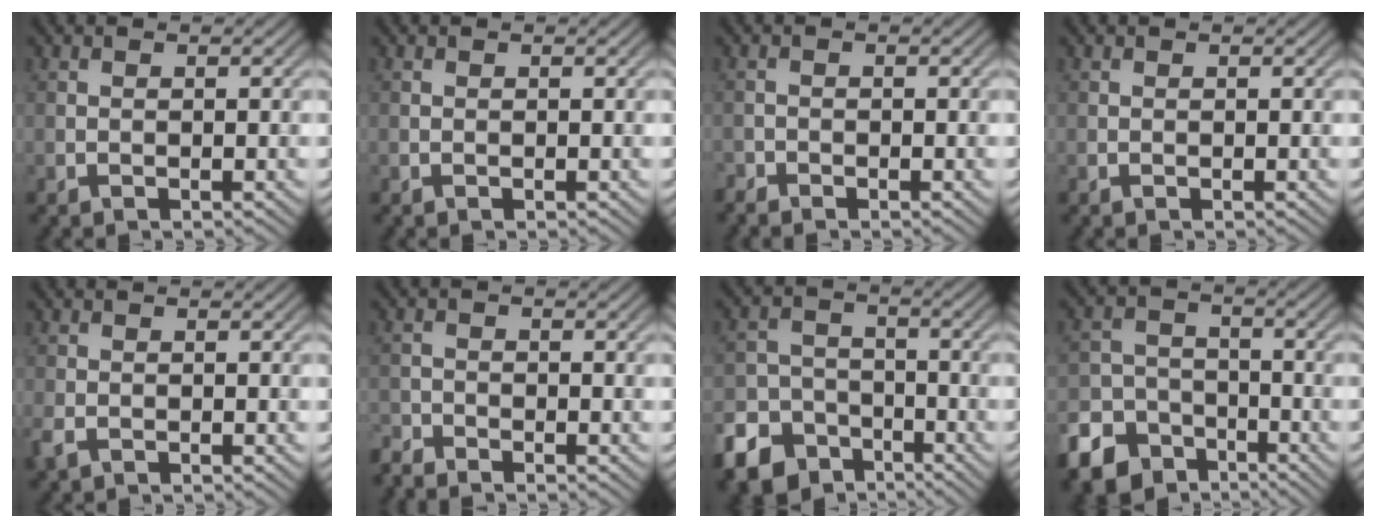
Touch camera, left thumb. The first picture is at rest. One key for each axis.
{"total": 0.0}
{"total": 1.3, "fx": -1.3, "fy": 0.4, "fz": 0.2, "tx": -0.005, "ty": -0.004, "tz": -0.031}
{"total": 0.0}
{"total": 1.9, "fx": -1.0, "fy": 1.2, "fz": 1.0, "tx": -0.031, "ty": -0.007, "tz": -0.023}
{"total": 2.2, "fx": -2.2, "fy": 0.3, "fz": 0.4, "tx": -0.011, "ty": -0.006, "tz": -0.053}
{"total": 10.3, "fx": -6.8, "fy": 7.0, "fz": 3.3, "tx": -0.078, "ty": -0.034, "tz": -0.125}
{"total": 10.0, "fx": -6.7, "fy": 6.8, "fz": 3.2, "tx": -0.077, "ty": -0.033, "tz": -0.123}